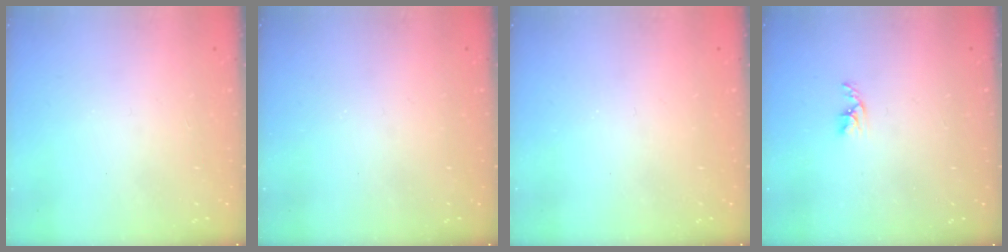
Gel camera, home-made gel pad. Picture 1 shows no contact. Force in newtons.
{"total": 0.0}
{"total": 0.0}
{"total": 3.3, "press": 3.3, "slide": 0.5}